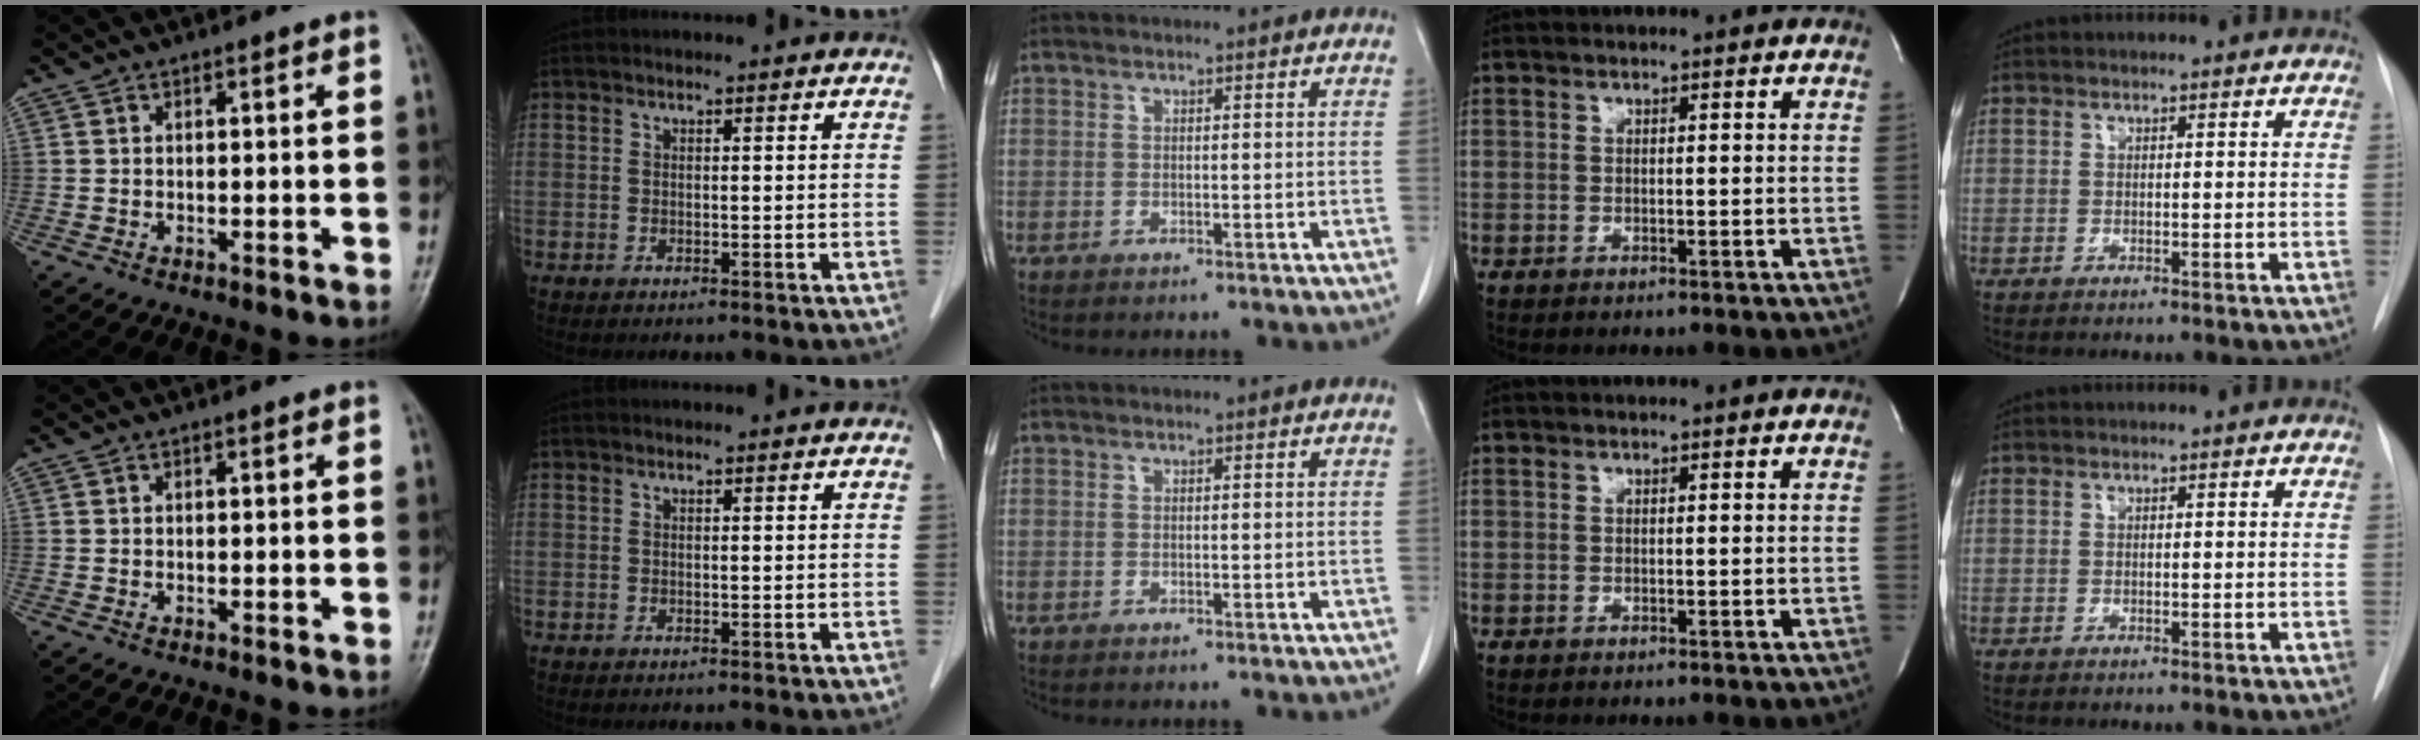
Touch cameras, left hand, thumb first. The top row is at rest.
{}